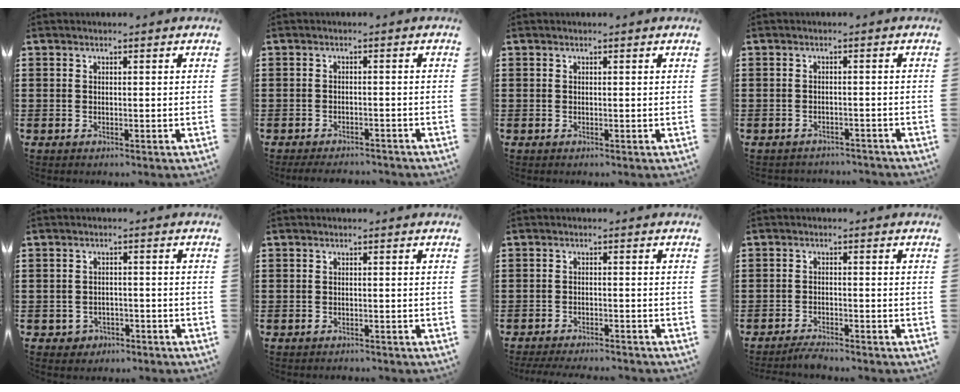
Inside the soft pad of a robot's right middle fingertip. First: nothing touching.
{"total": 2.1, "force": [-2.0, 0.1, 0.3], "torque": [-0.011, -0.004, -0.041]}
{"total": 0.0}
{"total": 1.6, "force": [-1.6, 0.2, 0.0], "torque": [-0.007, -0.001, -0.035]}
{"total": 1.6, "force": [-1.3, 1.0, 0.1], "torque": [-0.009, 0.001, -0.031]}
{"total": 0.7, "force": [-0.6, 0.1, -0.1], "torque": [-0.001, 0.000, -0.014]}
{"total": 2.5, "force": [-2.5, 0.0, 0.5], "torque": [-0.011, -0.001, -0.050]}
{"total": 2.0, "force": [-2.0, 0.0, 0.4], "torque": [-0.011, -0.001, -0.038]}